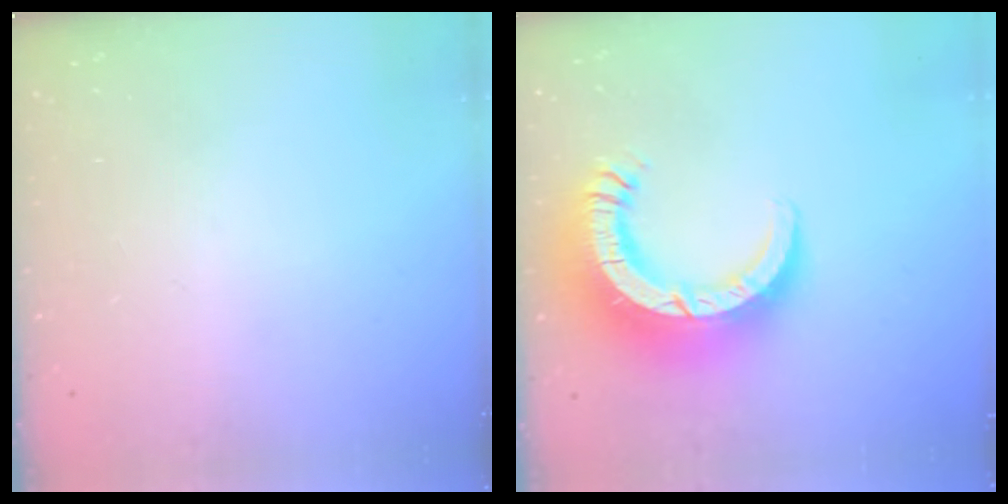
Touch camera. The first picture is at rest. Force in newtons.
{"total": 15.0, "press": 14.9, "slide": 1.6}